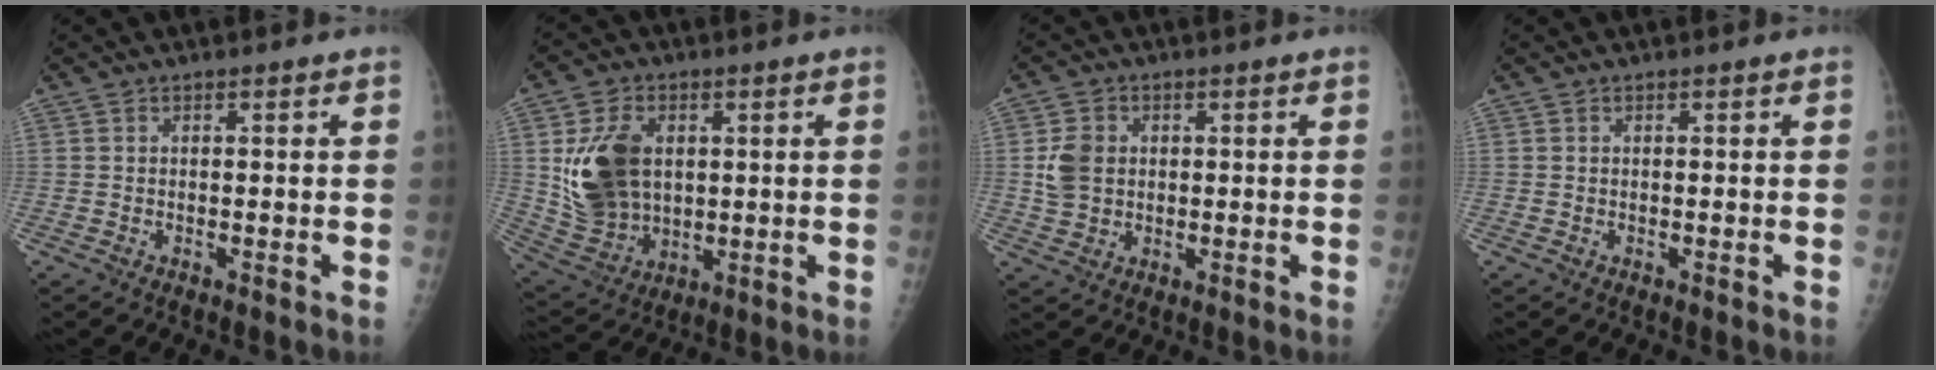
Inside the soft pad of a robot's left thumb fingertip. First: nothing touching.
{"total": 14.6, "force": [2.3, 10.5, 9.8], "torque": [-0.153, -0.014, 0.058]}
{"total": 5.7, "force": [0.6, 4.7, 3.1], "torque": [-0.049, 0.002, 0.013]}
{"total": 0.0}